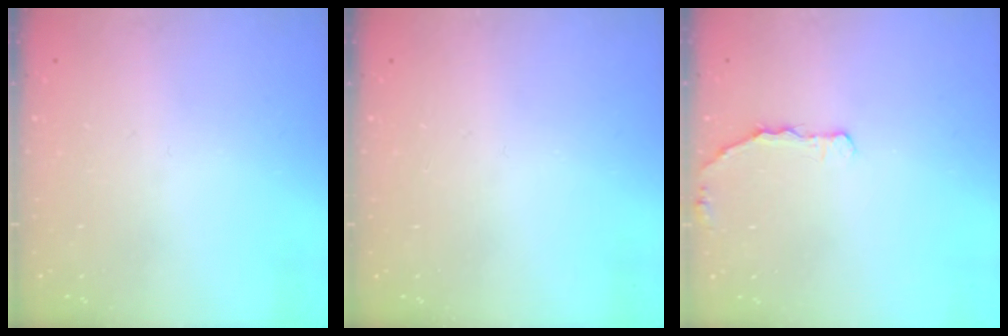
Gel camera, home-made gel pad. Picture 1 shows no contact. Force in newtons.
{"total": 0.0}
{"total": 5.0, "press": 3.9, "slide": 3.1}